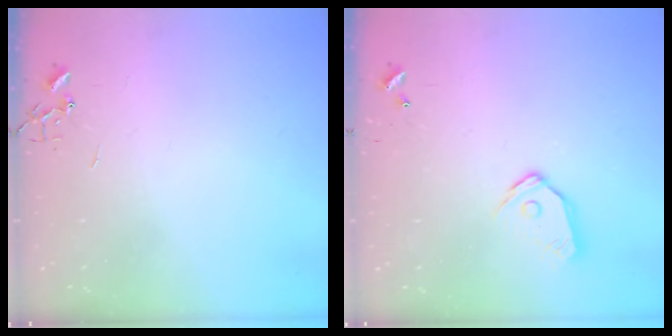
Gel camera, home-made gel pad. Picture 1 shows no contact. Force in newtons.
{"total": 9.8, "press": 9.8, "slide": 0.9}